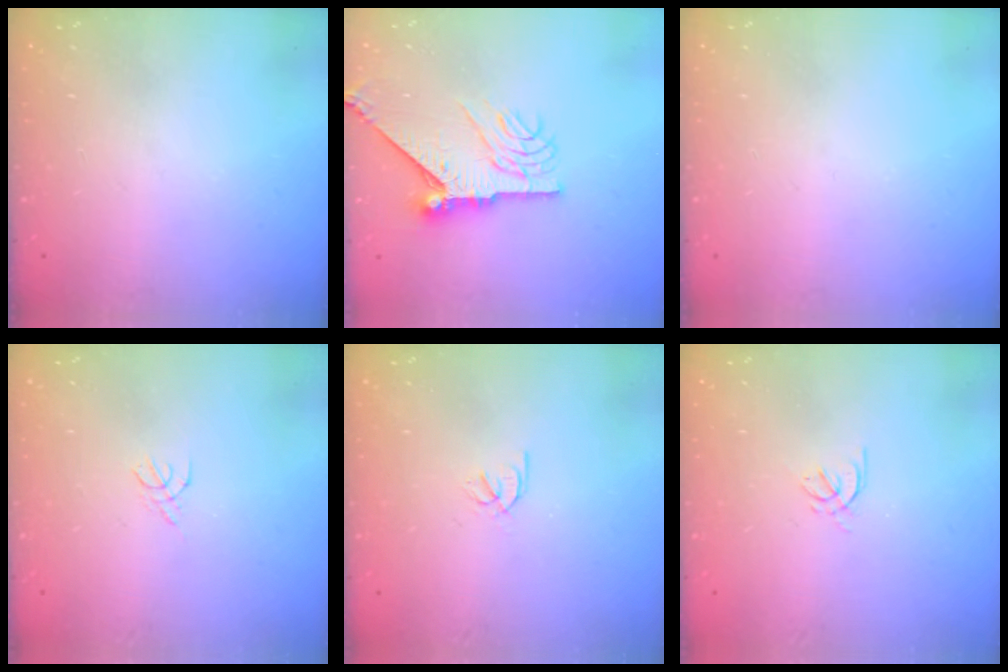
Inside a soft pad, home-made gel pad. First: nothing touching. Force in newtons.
{"total": 13.4, "press": 13.4, "slide": 1.2}
{"total": 0.0}
{"total": 1.8, "press": 1.7, "slide": 0.5}
{"total": 2.1, "press": 2.1, "slide": 0.1}
{"total": 2.2, "press": 2.1, "slide": 0.7}